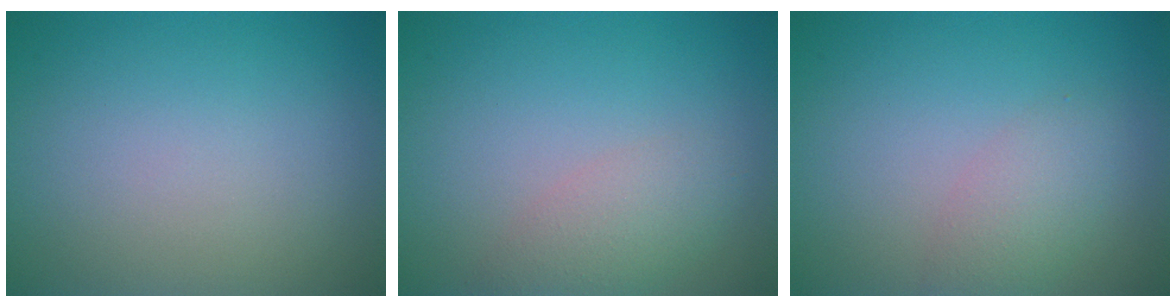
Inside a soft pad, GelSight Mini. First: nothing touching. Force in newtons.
{"total": 2.8, "press": 2.8, "slide": 0.1}
{"total": 2.4, "press": 2.4, "slide": 0.1}